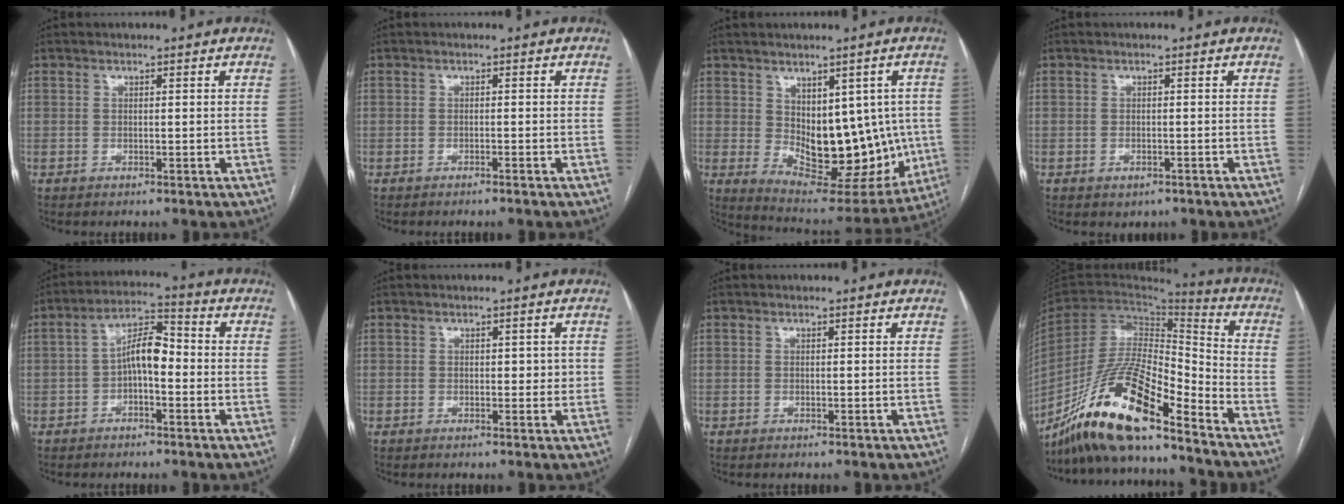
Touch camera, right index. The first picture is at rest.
{"total": 1.1, "force": [-0.9, -0.2, 0.5], "torque": [-0.012, 0.001, -0.013]}
{"total": 15.9, "force": [-0.5, 8.4, 13.5], "torque": [-0.175, -0.004, 0.023]}
{"total": 1.4, "force": [-0.8, 1.0, 0.7], "torque": [-0.011, 0.001, -0.003]}
{"total": 6.8, "force": [-1.0, 2.6, 6.2], "torque": [-0.111, 0.031, -0.020]}
{"total": 2.0, "force": [0.2, 1.3, 1.5], "torque": [-0.016, 0.007, 0.003]}
{"total": 0.0}
{"total": 19.4, "force": [-14.9, 2.7, 12.2], "torque": [-0.245, -0.014, -0.277]}